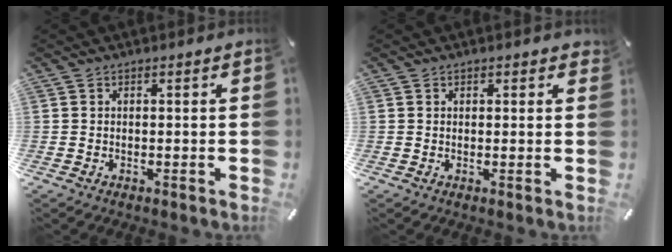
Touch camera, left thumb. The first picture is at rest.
{"total": 1.0, "force": [0.7, 0.7, 0.2], "torque": [0.004, -0.001, 0.010]}